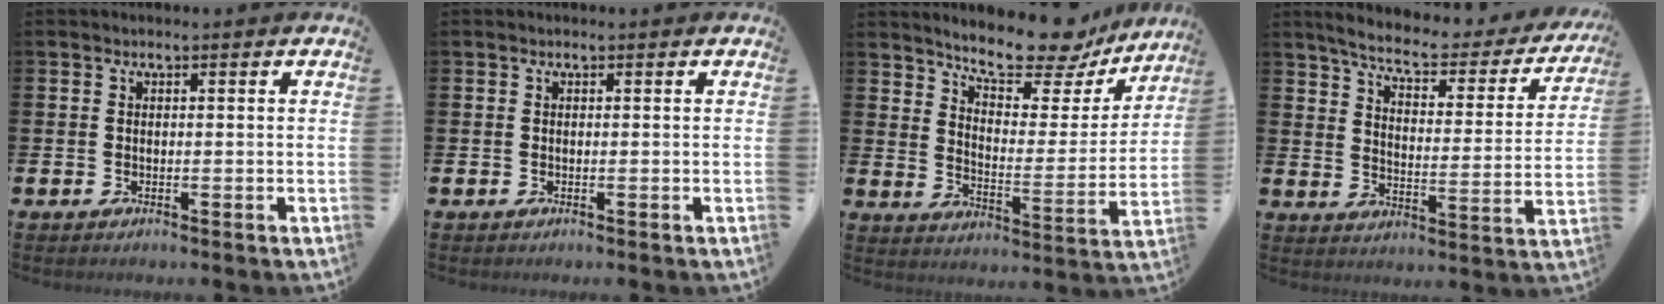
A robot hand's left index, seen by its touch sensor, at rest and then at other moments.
{"total": 0.0}
{"total": 11.7, "force": [10.2, 3.2, 4.8], "torque": [-0.096, -0.069, 0.173]}
{"total": 6.3, "force": [5.5, 1.5, 2.7], "torque": [-0.076, -0.037, 0.086]}